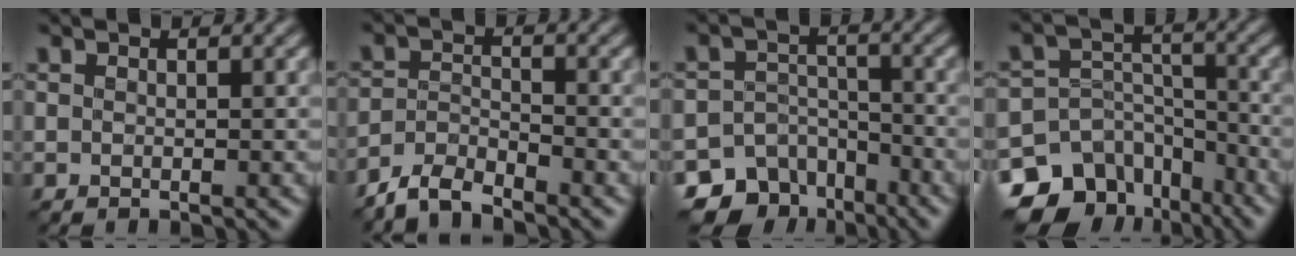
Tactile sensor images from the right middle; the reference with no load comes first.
{"total": 3.4, "force": [-3.1, 0.7, 1.1], "torque": [-0.025, 0.002, -0.072]}
{"total": 8.7, "force": [-6.2, 5.9, 1.7], "torque": [-0.017, -0.005, -0.097]}
{"total": 12.0, "force": [-8.6, 7.8, 3.3], "torque": [-0.062, -0.001, -0.128]}